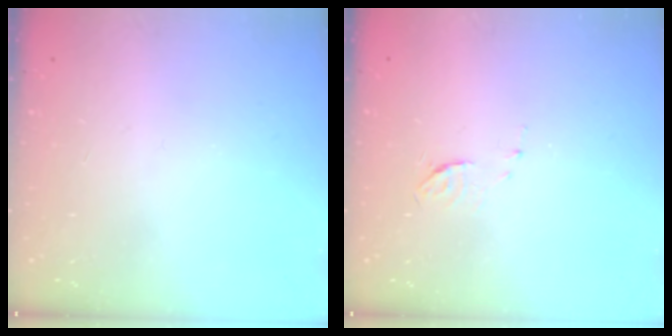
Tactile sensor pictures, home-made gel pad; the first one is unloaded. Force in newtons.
{"total": 4.1, "press": 4.1, "slide": 0.2}